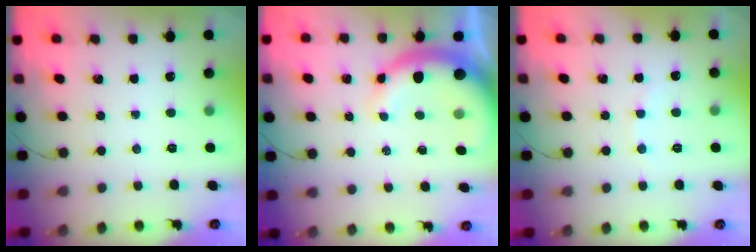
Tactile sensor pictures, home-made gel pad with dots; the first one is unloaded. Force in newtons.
{"total": 9.8, "press": 9.6, "slide": 2.0}
{"total": 4.1, "press": 4.0, "slide": 0.9}